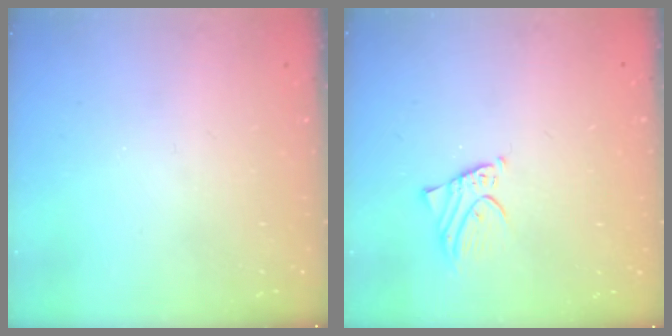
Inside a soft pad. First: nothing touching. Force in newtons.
{"total": 2.9, "press": 2.9, "slide": 0.2}